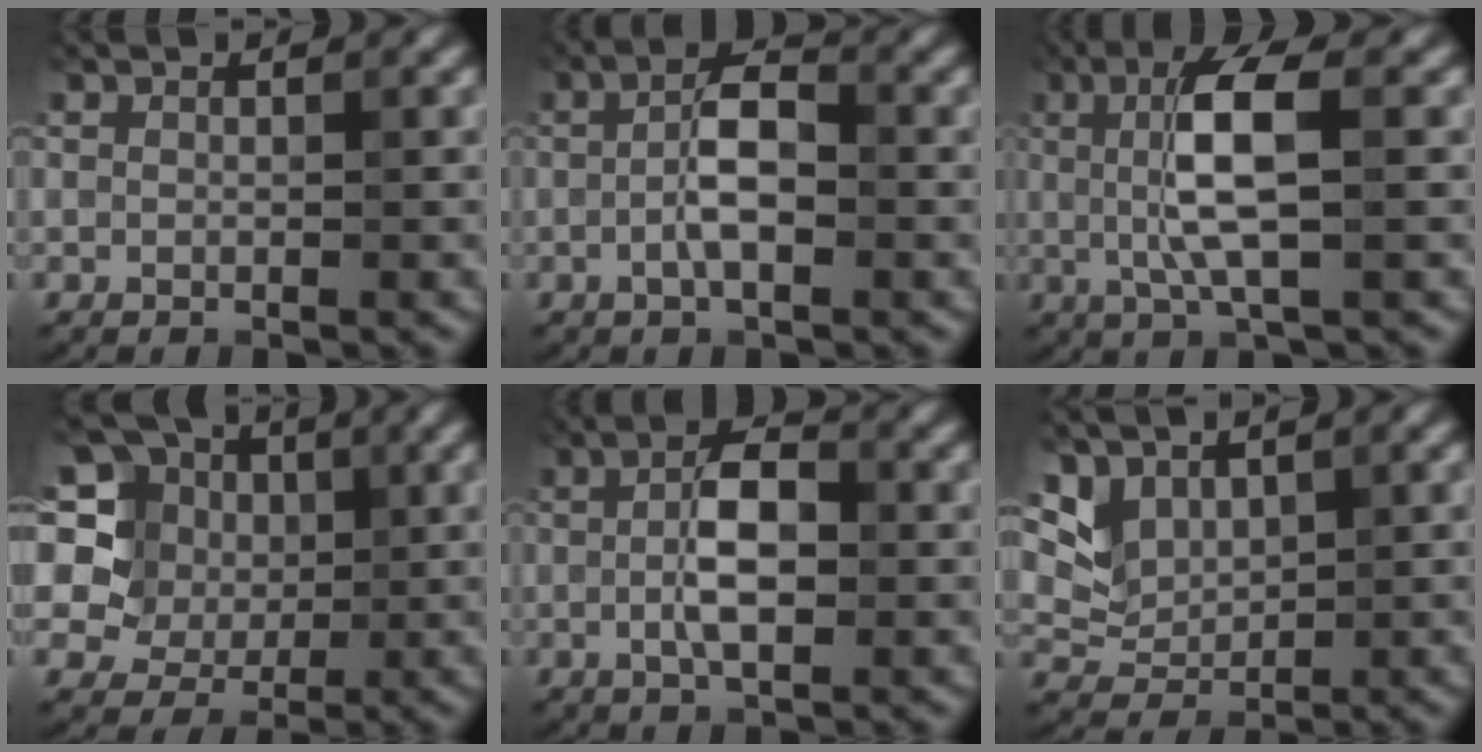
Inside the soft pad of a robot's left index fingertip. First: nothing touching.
{"total": 4.0, "force": [-0.8, 1.4, 3.7], "torque": [-0.068, 0.010, -0.022]}
{"total": 6.3, "force": [0.6, 1.5, 6.1], "torque": [-0.119, 0.004, 0.009]}
{"total": 11.6, "force": [6.1, 8.2, 5.6], "torque": [-0.122, 0.032, 0.090]}
{"total": 4.8, "force": [-0.2, 1.9, 4.4], "torque": [-0.083, 0.006, -0.009]}
{"total": 3.6, "force": [2.6, 2.0, 1.5], "torque": [-0.041, -0.008, 0.065]}